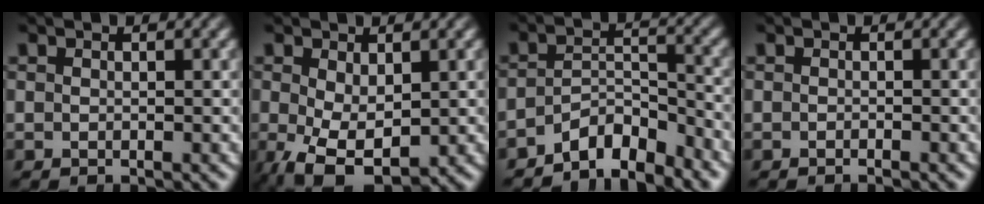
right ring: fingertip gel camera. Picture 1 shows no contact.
{"total": 6.8, "force": [-3.5, 3.6, 4.5], "torque": [-0.095, -0.062, -0.025]}
{"total": 6.3, "force": [-4.7, 2.9, 3.0], "torque": [-0.056, -0.028, -0.071]}
{"total": 0.7, "force": [-0.6, -0.3, 0.1], "torque": [-0.002, 0.000, -0.010]}